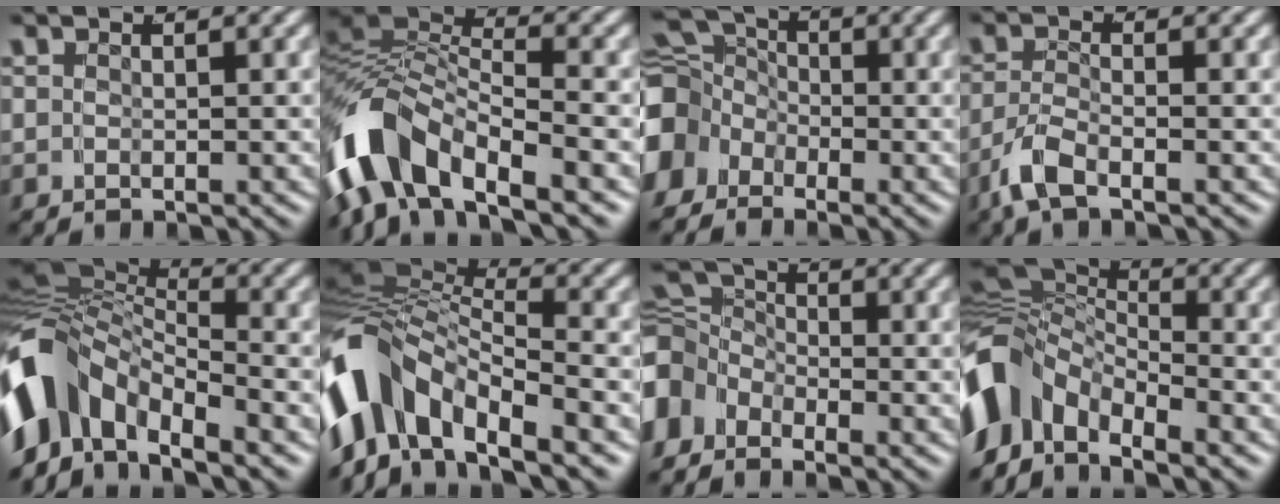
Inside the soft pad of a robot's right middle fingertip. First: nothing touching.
{"total": 9.4, "force": [-2.8, 6.3, 6.3], "torque": [-0.148, -0.025, -0.042]}
{"total": 6.4, "force": [-0.6, 5.7, 2.8], "torque": [-0.050, -0.021, -0.009]}
{"total": 2.3, "force": [-1.6, 0.5, 1.5], "torque": [-0.030, -0.001, -0.029]}
{"total": 9.2, "force": [-2.6, 6.6, 5.9], "torque": [-0.144, -0.028, -0.040]}
{"total": 11.1, "force": [-2.9, 7.8, 7.4], "torque": [-0.180, -0.032, -0.040]}
{"total": 6.1, "force": [-0.8, 5.6, 2.3], "torque": [-0.052, -0.017, -0.018]}
{"total": 8.1, "force": [-2.0, 6.0, 5.1], "torque": [-0.116, -0.024, -0.032]}